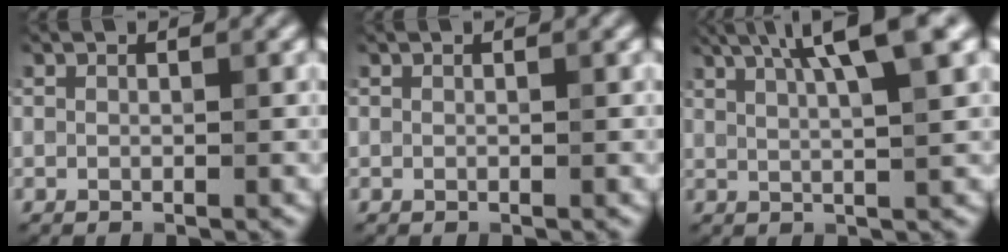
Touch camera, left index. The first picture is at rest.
{"total": 0.0}
{"total": 7.9, "force": [3.8, 1.8, 6.7], "torque": [-0.079, 0.027, 0.050]}